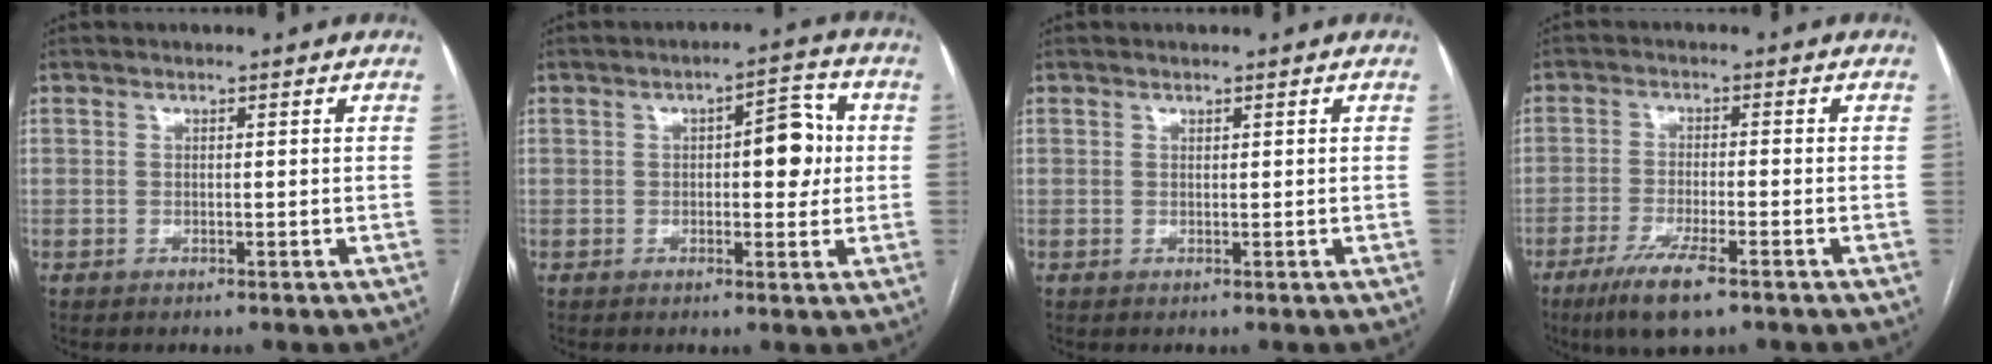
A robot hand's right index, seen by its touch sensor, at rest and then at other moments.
{"total": 6.5, "force": [0.6, 2.6, 6.0], "torque": [-0.076, 0.020, 0.008]}
{"total": 0.0}
{"total": 7.5, "force": [-4.8, 0.9, 5.7], "torque": [-0.109, -0.017, -0.081]}